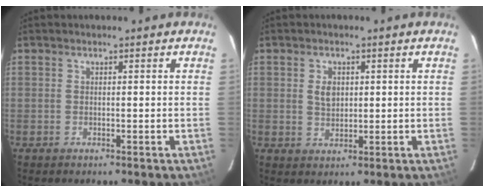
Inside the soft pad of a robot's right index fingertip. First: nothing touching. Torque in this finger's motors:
{"motor_torque": [0.49, 0.32, 0.02, 0.01]}